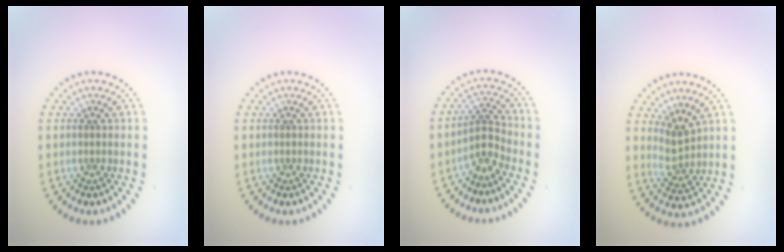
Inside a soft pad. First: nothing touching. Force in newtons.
{"total": 0.0}
{"total": 2.5, "press": 1.7, "slide": 1.9}
{"total": 2.6, "press": 2.0, "slide": 1.6}